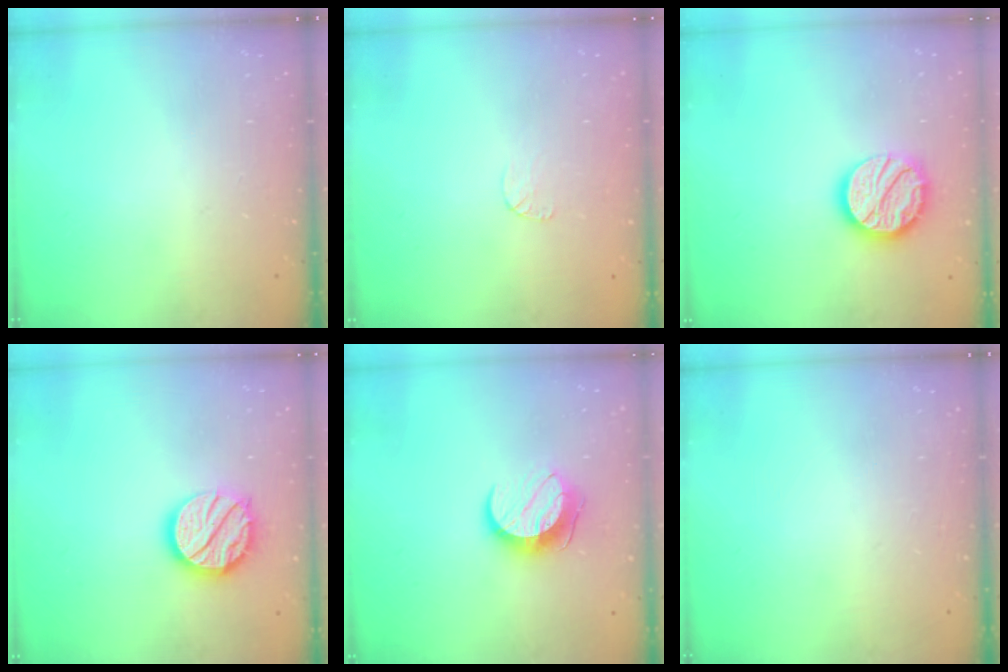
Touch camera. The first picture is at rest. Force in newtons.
{"total": 3.7, "press": 3.7, "slide": 0.4}
{"total": 16.9, "press": 16.9, "slide": 1.4}
{"total": 14.8, "press": 14.7, "slide": 1.3}
{"total": 9.4, "press": 9.4, "slide": 0.5}
{"total": 0.0}